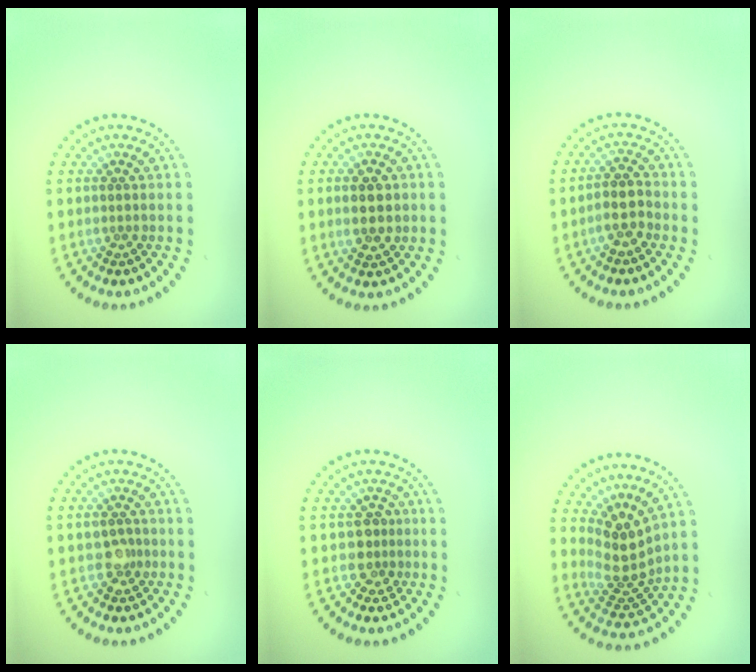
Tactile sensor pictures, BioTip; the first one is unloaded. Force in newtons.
{"total": 2.9, "press": 2.9, "slide": 0.1}
{"total": 2.4, "press": 2.1, "slide": 1.2}
{"total": 1.6, "press": 1.5, "slide": 0.3}
{"total": 2.1, "press": 1.7, "slide": 1.2}
{"total": 3.8, "press": 2.8, "slide": 2.5}